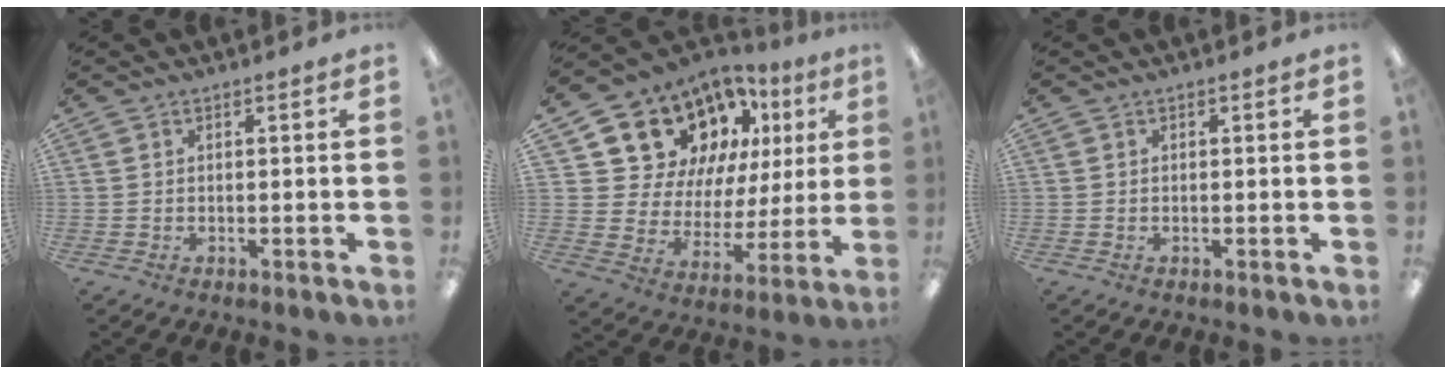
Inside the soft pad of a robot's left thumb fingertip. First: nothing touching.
{"total": 17.3, "force": [11.9, 11.0, 6.0], "torque": [-0.128, -0.081, 0.231]}
{"total": 0.0}